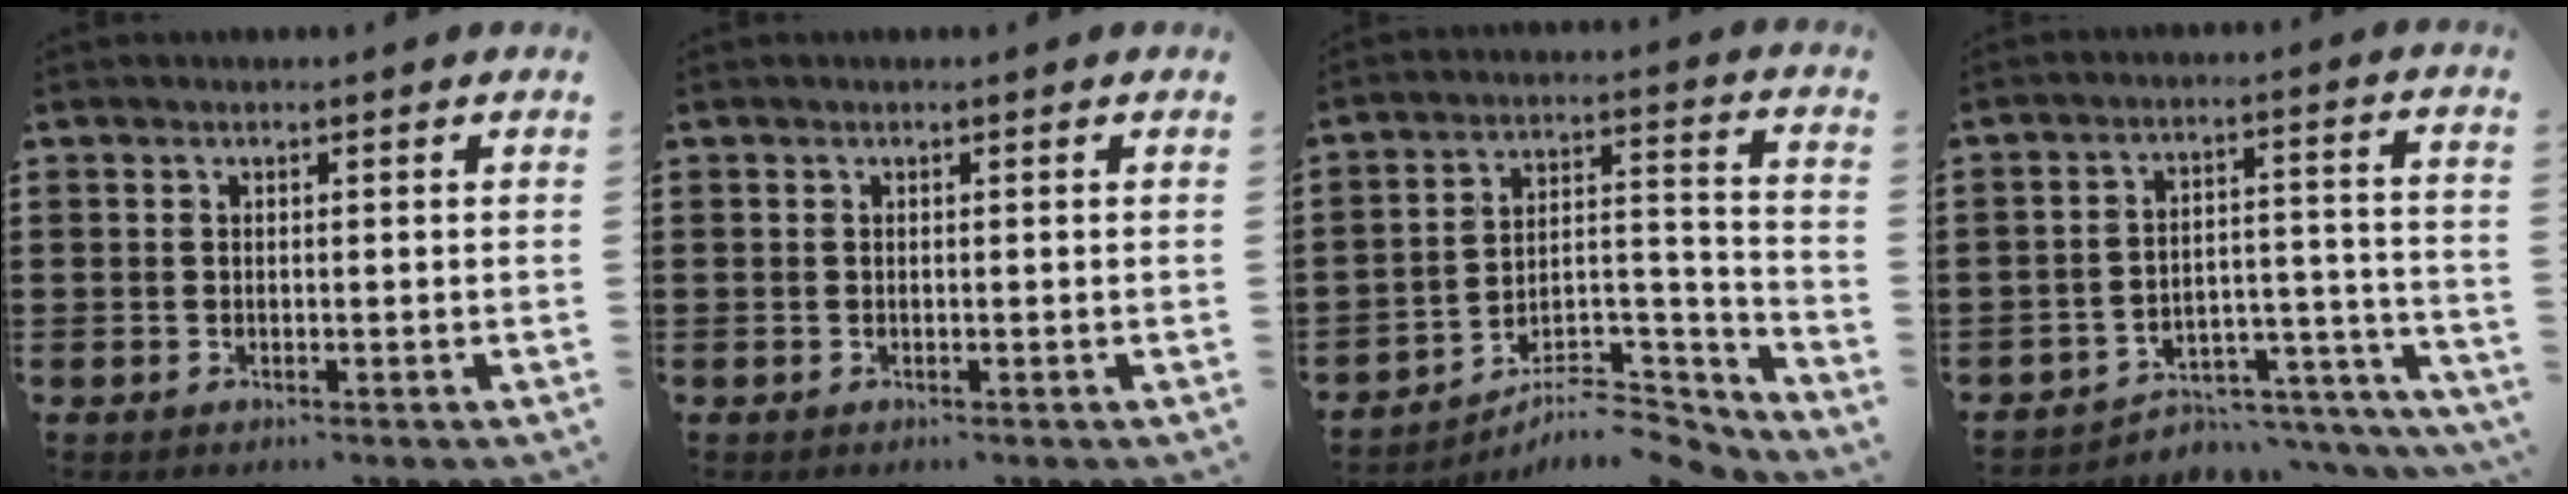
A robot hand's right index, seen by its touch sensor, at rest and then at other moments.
{"total": 0.0}
{"total": 7.7, "force": [-6.6, 2.3, 3.3], "torque": [-0.045, 0.013, -0.125]}
{"total": 4.8, "force": [-4.2, 2.0, 1.0], "torque": [-0.021, 0.009, -0.085]}